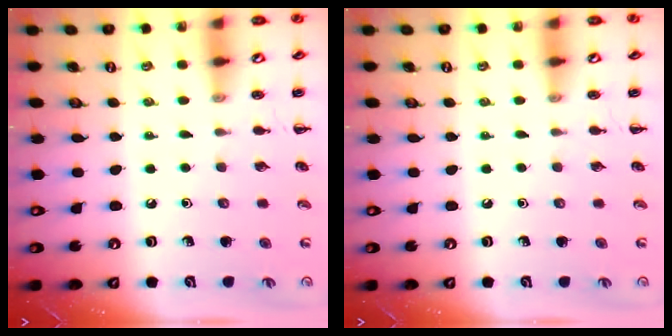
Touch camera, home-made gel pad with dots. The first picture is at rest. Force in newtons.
{"total": 0.0}